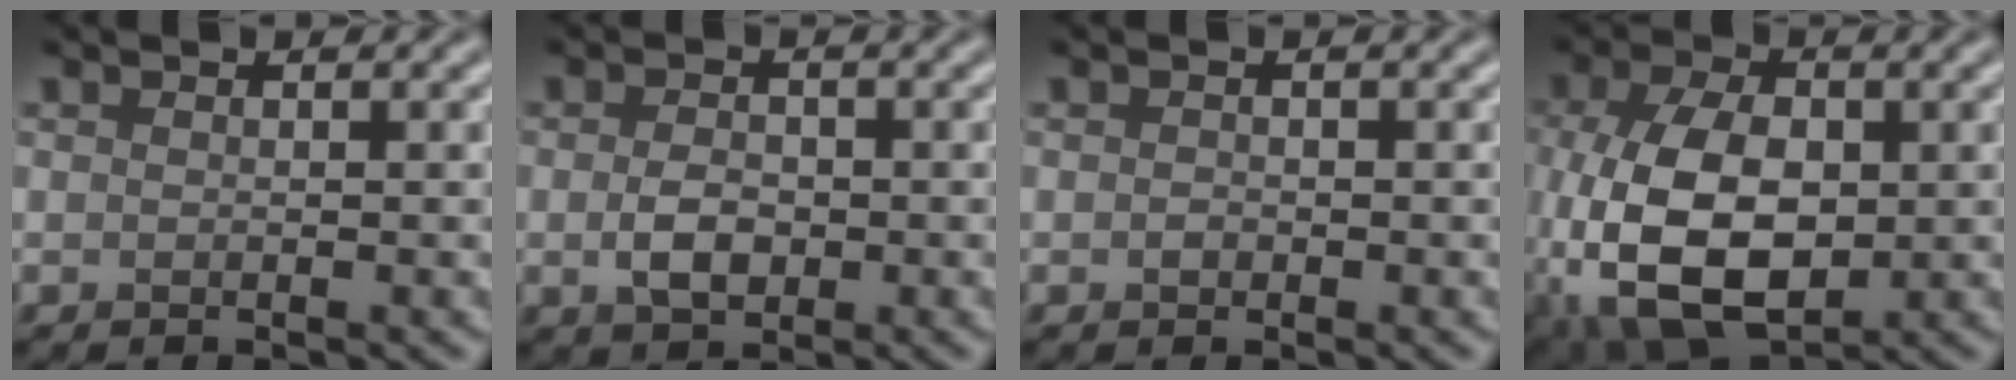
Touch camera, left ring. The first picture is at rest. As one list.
[{"total": 2.8, "force": [-0.5, 1.9, 2.1], "torque": [-0.040, -0.003, -0.010]}, {"total": 0.6, "force": [-0.2, 0.4, 0.3], "torque": [-0.004, -0.002, -0.004]}, {"total": 11.1, "force": [-2.2, 6.5, 8.6], "torque": [-0.203, -0.011, -0.043]}]